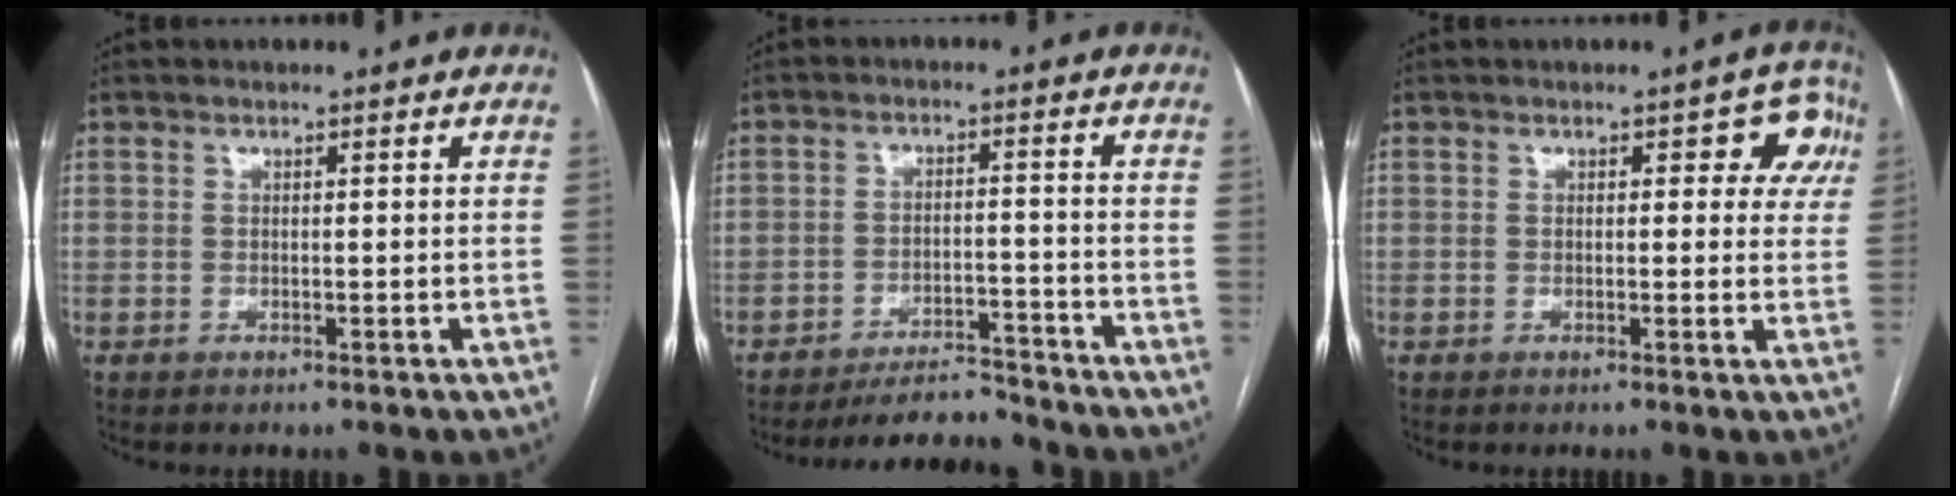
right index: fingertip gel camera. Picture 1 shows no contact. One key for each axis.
{"total": 7.6, "fx": -7.4, "fy": 1.1, "fz": 1.0, "tx": -0.011, "ty": 0.002, "tz": -0.122}
{"total": 5.2, "fx": 1.7, "fy": 2.9, "fz": 3.9, "tx": -0.014, "ty": 0.018, "tz": 0.010}